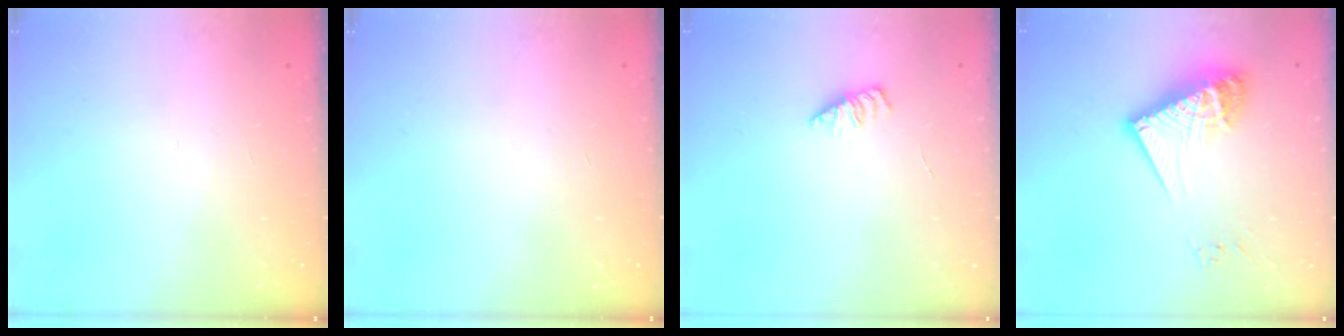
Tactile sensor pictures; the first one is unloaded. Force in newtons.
{"total": 0.0}
{"total": 1.7, "press": 1.7, "slide": 0.3}
{"total": 15.8, "press": 15.8, "slide": 1.2}